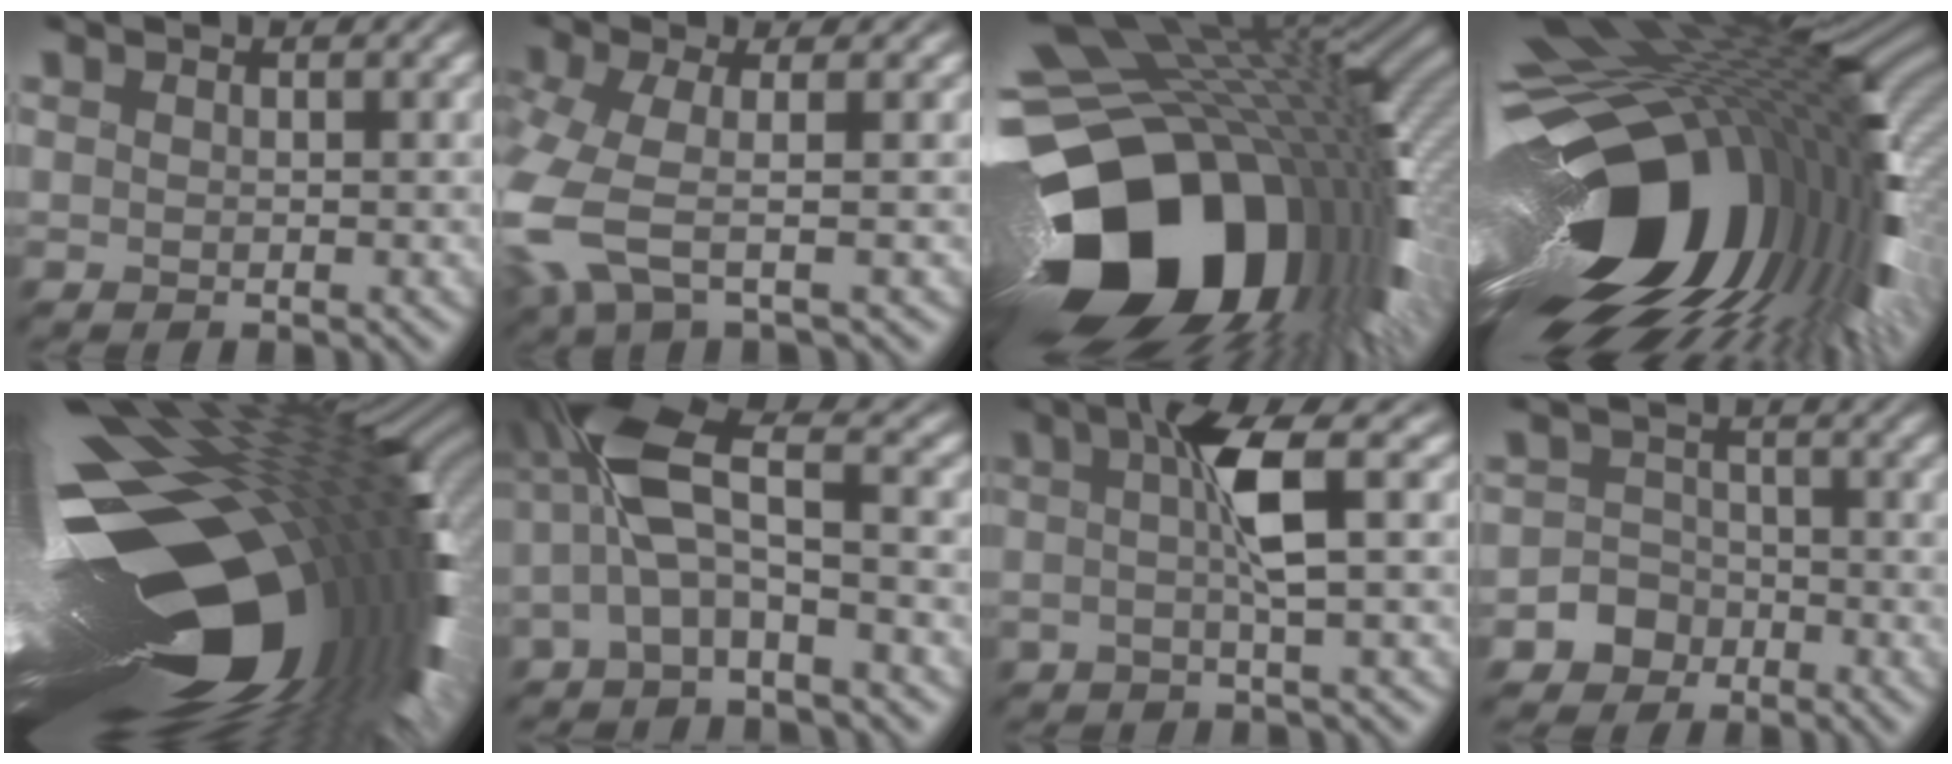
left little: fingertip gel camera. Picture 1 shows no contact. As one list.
[{"total": 5.8, "force": [-2.3, 1.8, 5.0], "torque": [-0.142, -0.007, -0.050]}, {"total": 19.3, "force": [-8.0, 11.9, 12.8], "torque": [-0.263, -0.042, -0.122]}, {"total": 17.5, "force": [-5.4, 9.0, 14.0], "torque": [-0.250, -0.029, -0.092]}, {"total": 18.9, "force": [-4.4, 8.3, 16.4], "torque": [-0.279, -0.047, -0.071]}, {"total": 6.2, "force": [-1.2, 2.0, 5.7], "torque": [-0.127, 0.014, -0.031]}, {"total": 4.1, "force": [-0.1, 0.0, 4.1], "torque": [-0.085, 0.006, 0.002]}, {"total": 2.8, "force": [-2.3, 1.6, -0.3], "torque": [0.015, 0.003, -0.039]}]